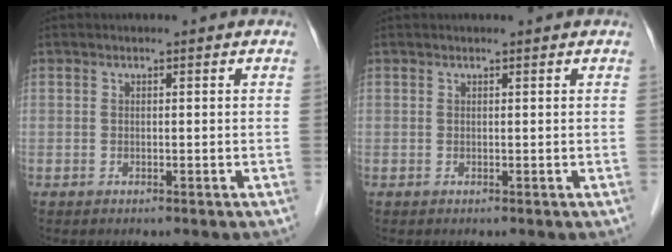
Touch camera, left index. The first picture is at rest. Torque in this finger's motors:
{"motor_torque": [0.09, -0.01, 0.00, 0.00]}